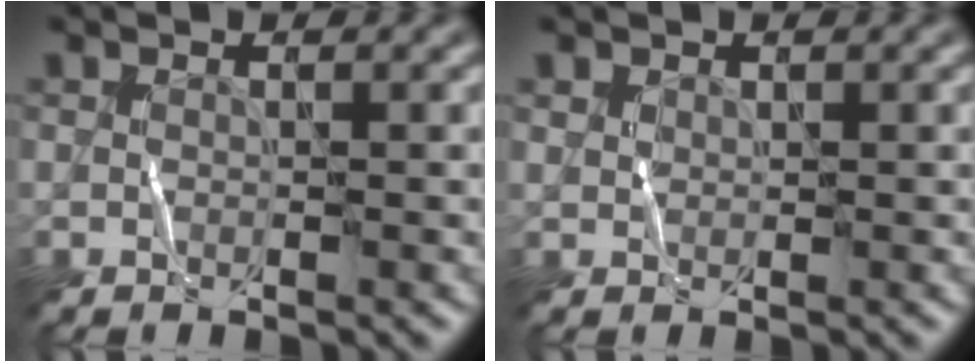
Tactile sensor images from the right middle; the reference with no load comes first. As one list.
[{"total": 0.6, "force": [0.5, 0.4, -0.2], "torque": [0.006, 0.003, 0.005]}]